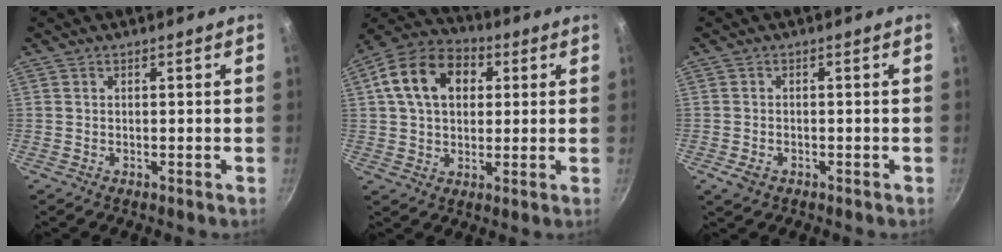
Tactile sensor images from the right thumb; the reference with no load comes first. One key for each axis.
{"total": 14.6, "fx": 3.8, "fy": 10.5, "fz": 9.4, "tx": -0.142, "ty": 0.021, "tz": 0.047}
{"total": 2.7, "fx": -1.3, "fy": 1.8, "fz": 1.5, "tx": -0.030, "ty": 0.005, "tz": -0.020}